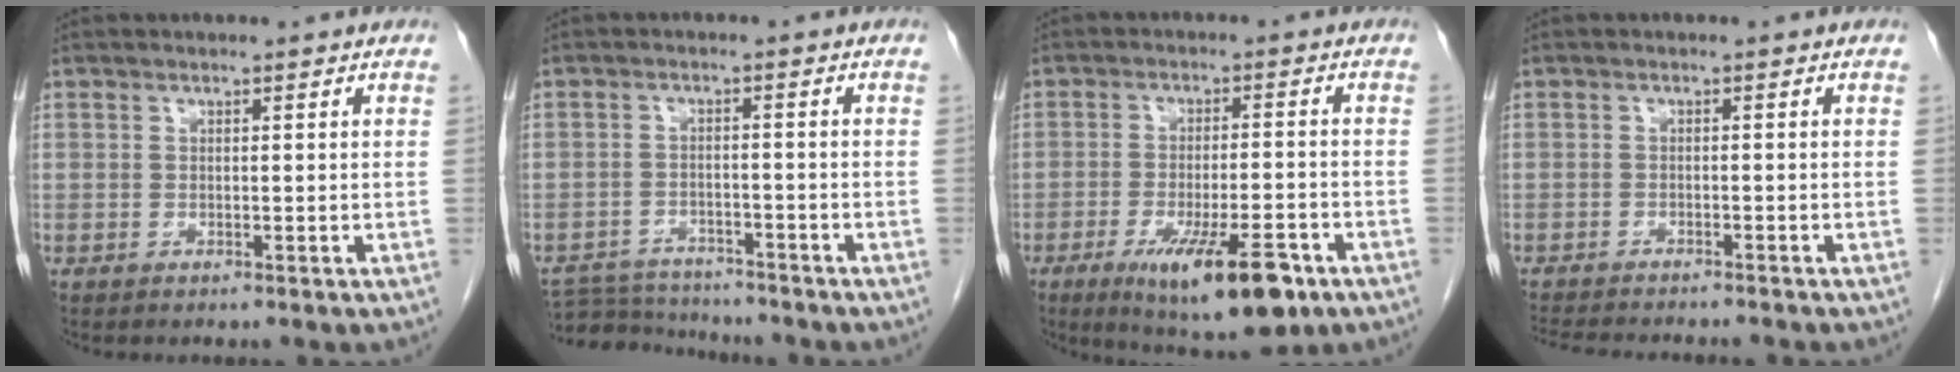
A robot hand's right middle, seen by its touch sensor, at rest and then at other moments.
{"total": 7.8, "force": [-7.6, 1.5, 0.9], "torque": [-0.015, 0.000, -0.124]}
{"total": 13.0, "force": [-7.1, 2.9, 10.5], "torque": [-0.154, -0.019, -0.102]}
{"total": 10.5, "force": [-9.6, 1.5, 4.1], "torque": [-0.062, -0.010, -0.132]}